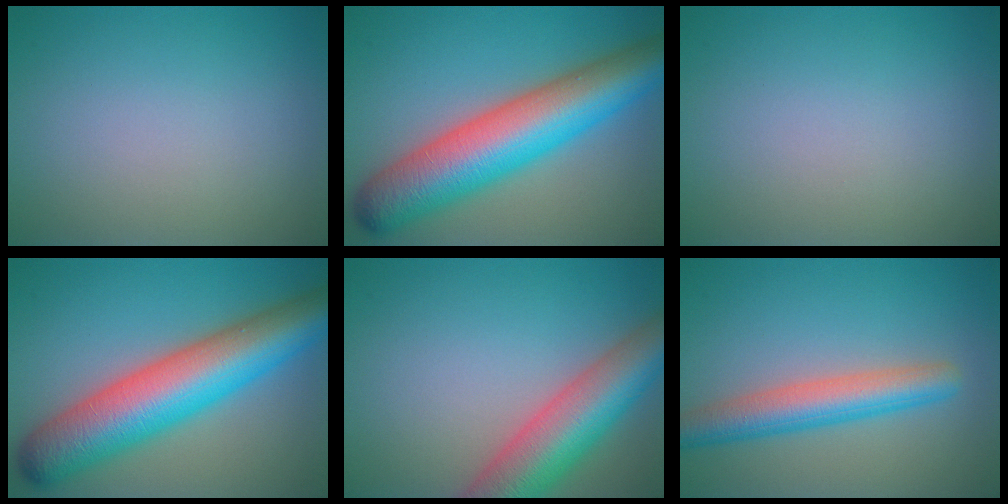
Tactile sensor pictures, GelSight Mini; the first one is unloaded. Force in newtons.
{"total": 11.9, "press": 11.9, "slide": 0.2}
{"total": 0.0}
{"total": 11.9, "press": 11.9, "slide": 0.2}
{"total": 9.1, "press": 9.1, "slide": 0.5}
{"total": 5.1, "press": 5.1, "slide": 0.1}